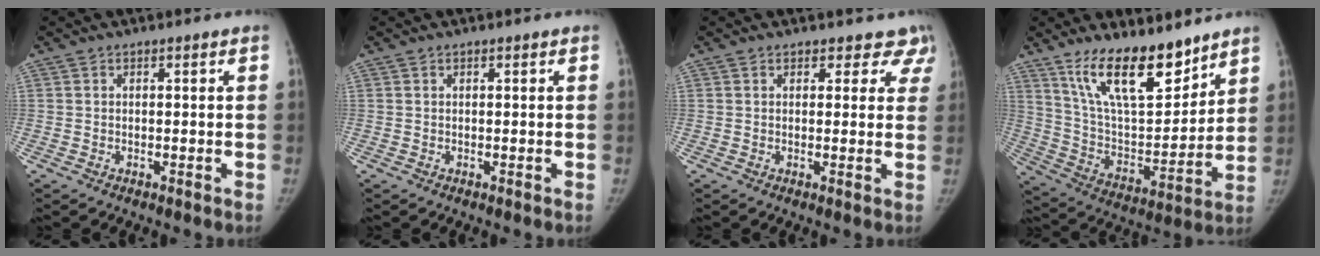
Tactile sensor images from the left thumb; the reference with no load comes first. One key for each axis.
{"total": 0.0}
{"total": 5.3, "fx": 4.5, "fy": 2.8, "fz": 0.0, "tx": 0.052, "ty": -0.015, "tz": 0.027}
{"total": 18.6, "fx": 13.2, "fy": 7.0, "fz": 11.0, "tx": -0.144, "ty": -0.084, "tz": 0.242}